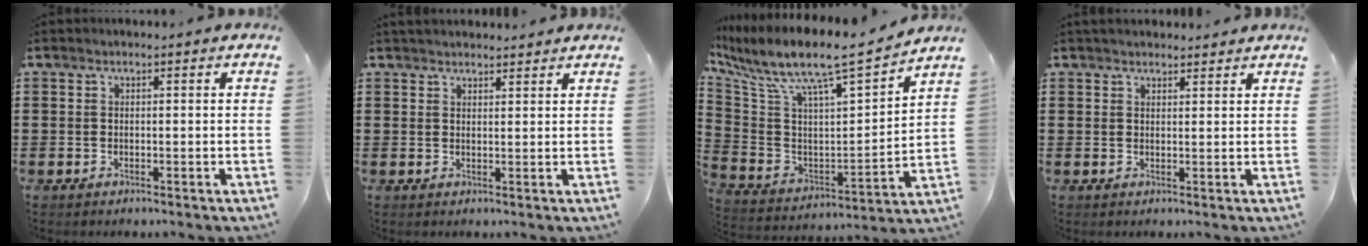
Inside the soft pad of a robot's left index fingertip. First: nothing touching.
{"total": 2.0, "force": [1.9, 0.3, 0.2], "torque": [-0.008, 0.002, 0.038]}
{"total": 8.3, "force": [6.8, 0.9, 4.7], "torque": [-0.123, -0.063, 0.106]}
{"total": 1.8, "force": [1.7, 0.4, 0.2], "torque": [-0.008, 0.003, 0.034]}